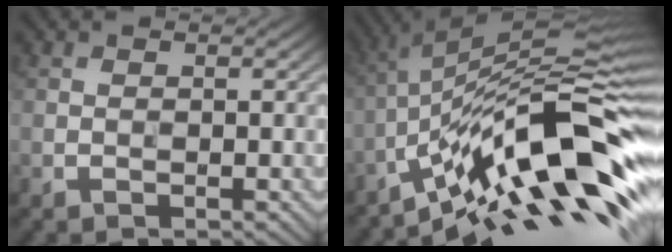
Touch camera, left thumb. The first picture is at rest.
{"total": 16.3, "force": [-5.8, 3.7, 14.8], "torque": [-0.236, 0.034, -0.117]}